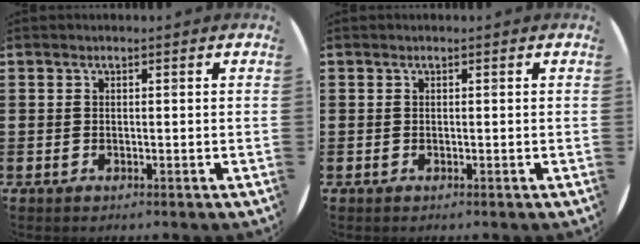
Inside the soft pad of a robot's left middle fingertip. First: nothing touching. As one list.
[{"total": 0.0}]